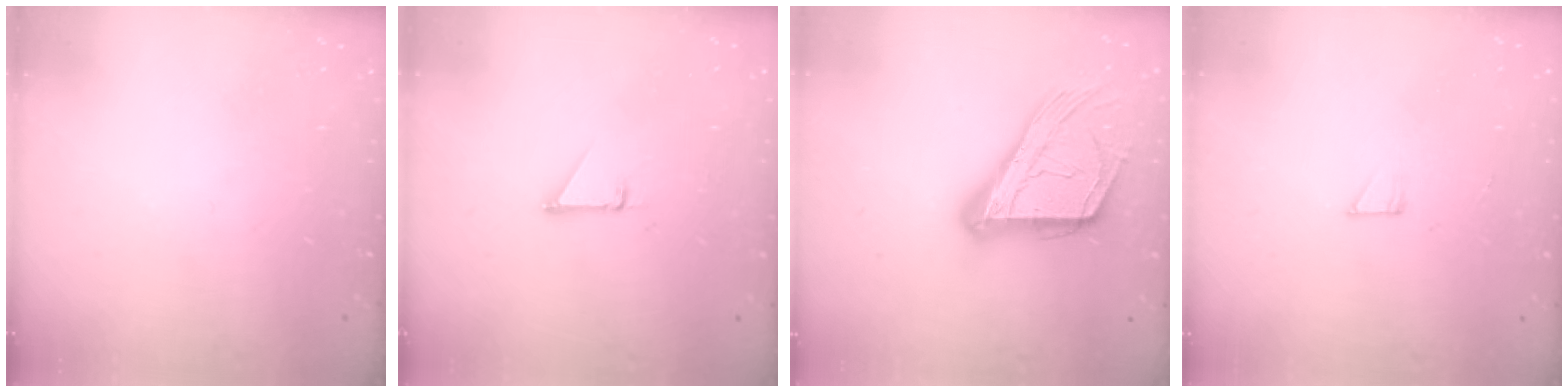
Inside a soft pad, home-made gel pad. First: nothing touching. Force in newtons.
{"total": 0.9, "press": 0.9, "slide": 0.1}
{"total": 21.0, "press": 20.8, "slide": 2.7}
{"total": 3.6, "press": 3.6, "slide": 0.3}